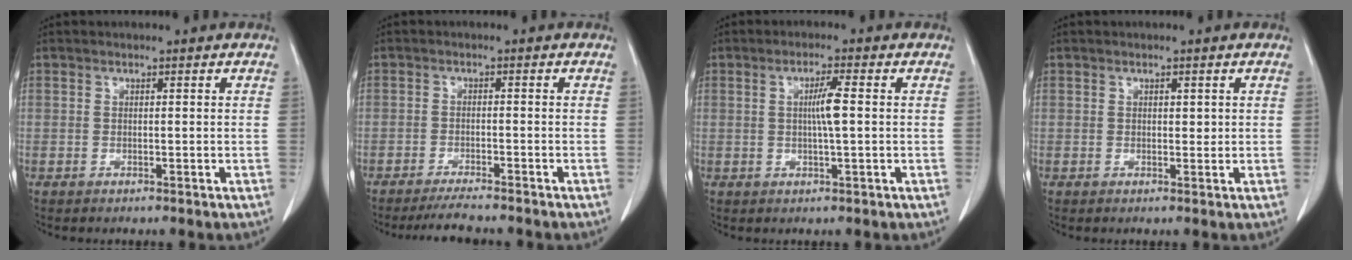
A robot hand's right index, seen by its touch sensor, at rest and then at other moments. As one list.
[{"total": 4.9, "force": [-4.4, -0.1, 2.1], "torque": [-0.032, -0.015, -0.072]}, {"total": 3.7, "force": [0.2, -0.1, 3.7], "torque": [-0.067, -0.002, 0.004]}, {"total": 1.1, "force": [0.4, 0.6, 0.8], "torque": [-0.008, -0.001, 0.006]}]